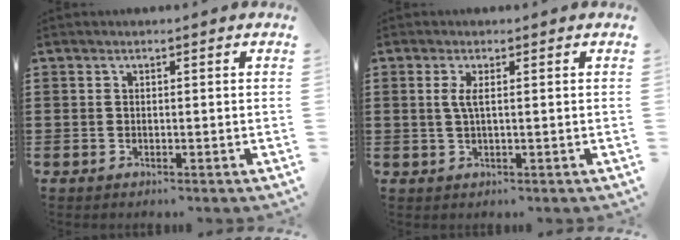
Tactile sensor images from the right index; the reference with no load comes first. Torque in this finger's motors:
{"motor_torque": [0.43, -0.21, 0.21, 0.07]}